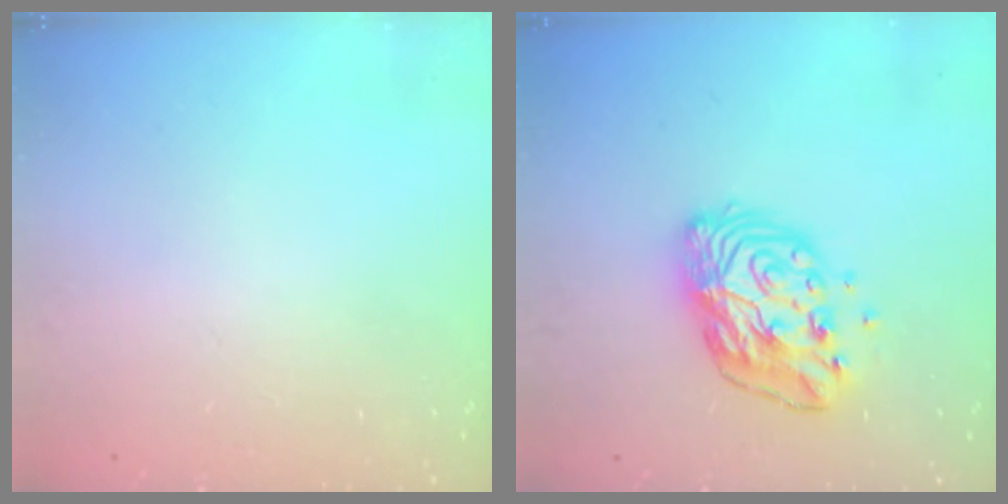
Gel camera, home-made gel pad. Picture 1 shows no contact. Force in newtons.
{"total": 11.4, "press": 11.3, "slide": 0.9}